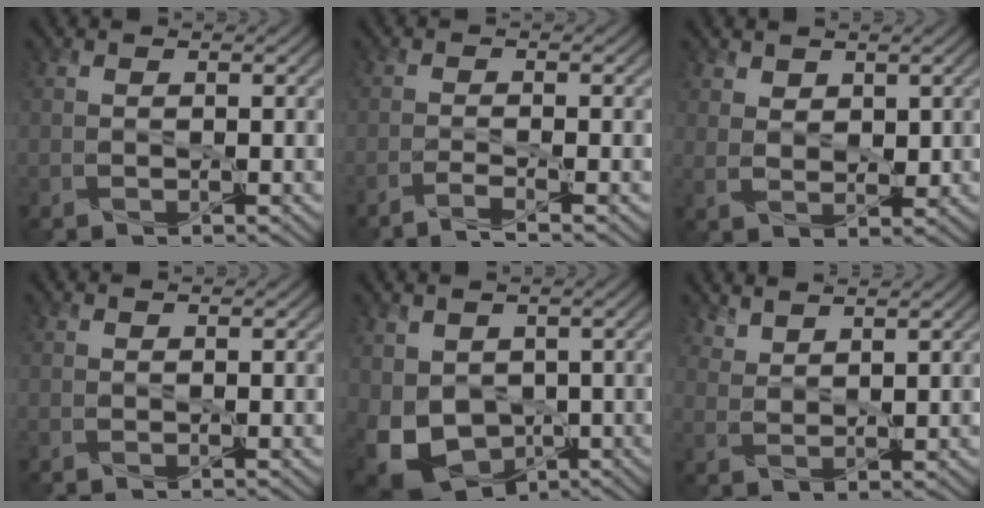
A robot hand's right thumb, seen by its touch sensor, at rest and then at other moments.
{"total": 2.1, "force": [-1.8, -0.6, 0.9], "torque": [-0.020, 0.006, -0.043]}
{"total": 2.8, "force": [1.7, 1.6, 1.5], "torque": [-0.040, -0.004, 0.037]}
{"total": 0.0}
{"total": 10.2, "force": [-1.3, 7.7, 6.5], "torque": [-0.151, -0.028, -0.011]}
{"total": 3.2, "force": [2.8, 0.8, 1.4], "torque": [-0.033, -0.010, 0.072]}